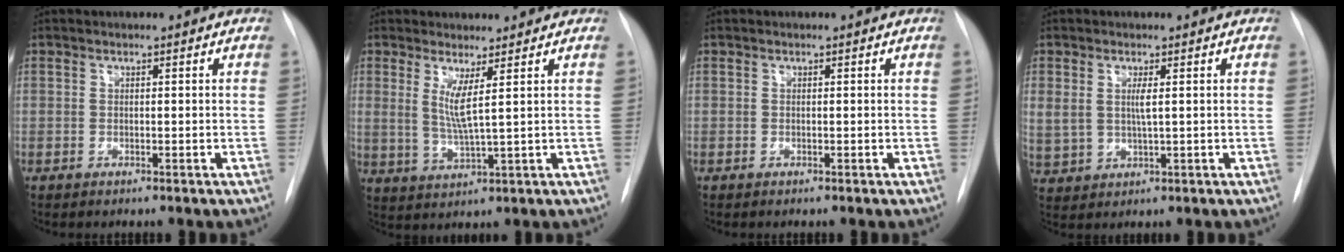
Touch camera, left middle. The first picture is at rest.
{"total": 4.3, "force": [1.7, -0.4, 4.0], "torque": [-0.081, -0.017, 0.038]}
{"total": 0.0}
{"total": 4.9, "force": [1.2, 2.3, 4.2], "torque": [-0.098, 0.003, 0.031]}